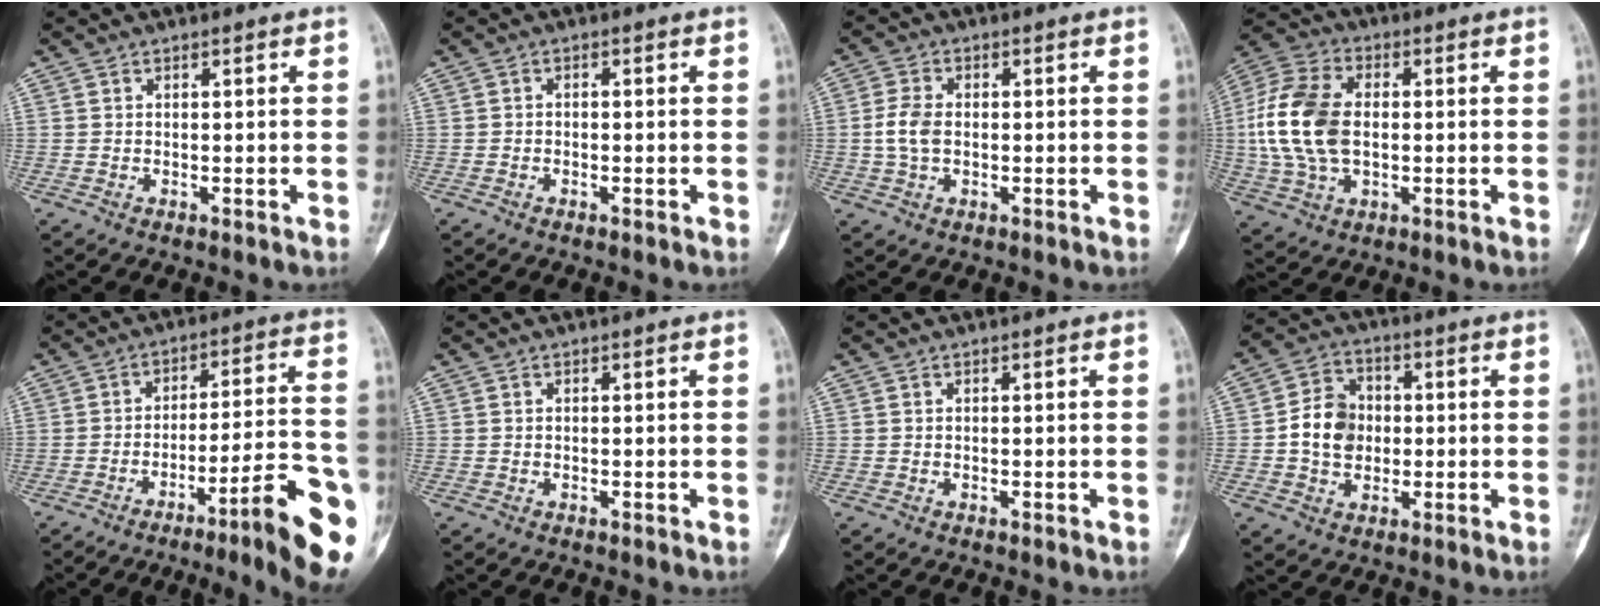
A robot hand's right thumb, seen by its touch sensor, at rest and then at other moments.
{"total": 0.7, "force": [-0.4, 0.3, 0.5], "torque": [-0.006, 0.002, -0.013]}
{"total": 5.0, "force": [-0.2, 3.2, 3.8], "torque": [-0.085, 0.009, -0.008]}
{"total": 15.8, "force": [0.2, 10.0, 12.3], "torque": [-0.255, 0.016, 0.001]}
{"total": 16.4, "force": [-7.7, 2.4, 14.3], "torque": [-0.175, 0.045, -0.106]}
{"total": 0.0}
{"total": 0.0}
{"total": 9.1, "force": [-0.3, 7.4, 5.2], "torque": [-0.067, 0.015, -0.011]}